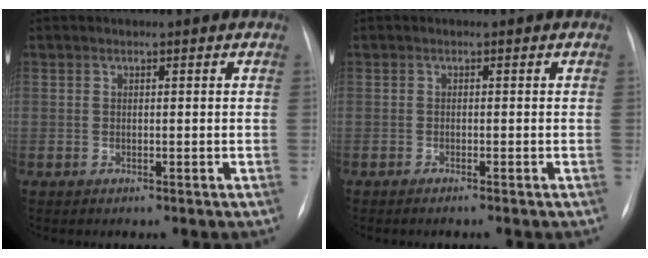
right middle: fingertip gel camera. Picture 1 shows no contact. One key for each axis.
{"total": 0.9, "fx": -0.7, "fy": -0.1, "fz": 0.5, "tx": -0.008, "ty": 0.000, "tz": -0.011}